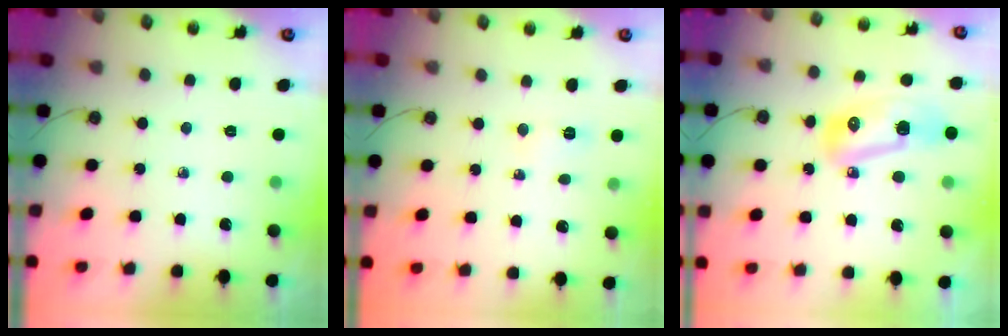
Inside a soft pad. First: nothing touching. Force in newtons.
{"total": 16.5, "press": 4.4, "slide": 15.9}
{"total": 12.0, "press": 11.9, "slide": 1.5}